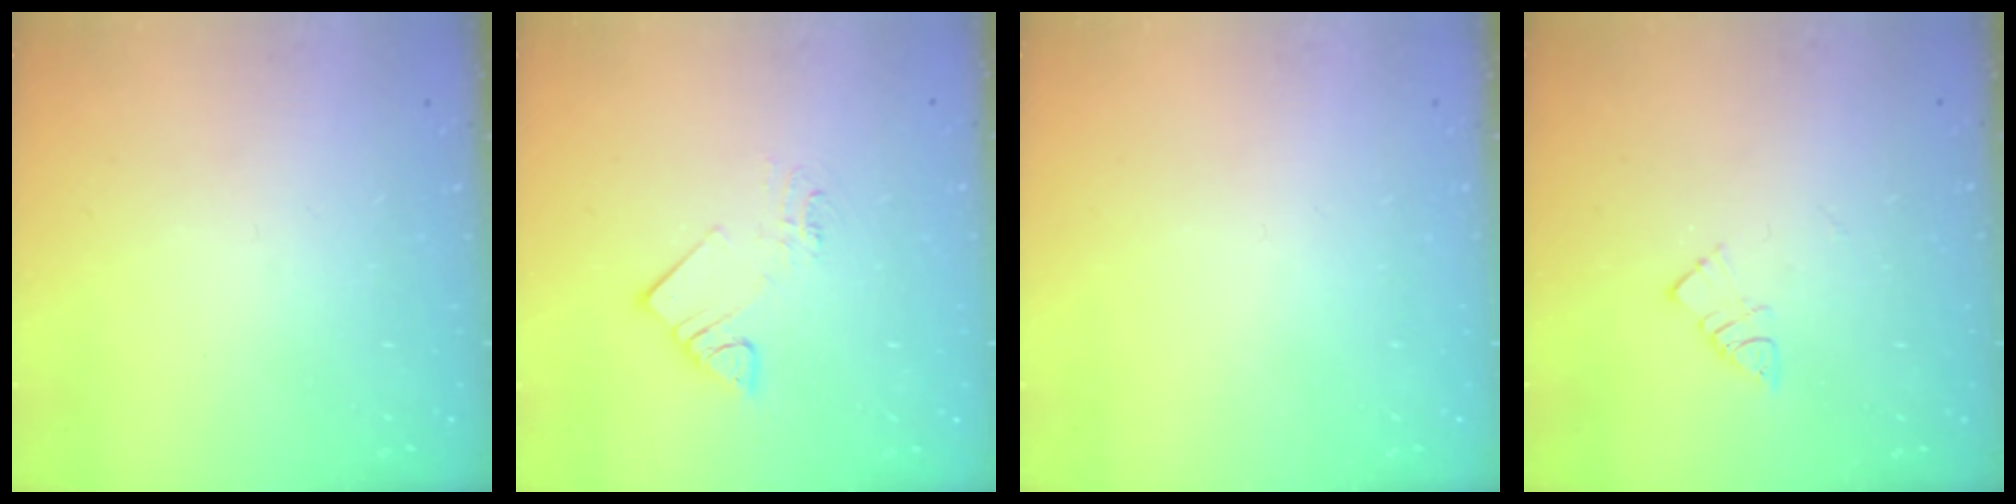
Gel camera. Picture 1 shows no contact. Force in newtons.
{"total": 7.5, "press": 7.5, "slide": 0.4}
{"total": 2.2, "press": 2.1, "slide": 0.4}
{"total": 5.6, "press": 5.6, "slide": 0.2}